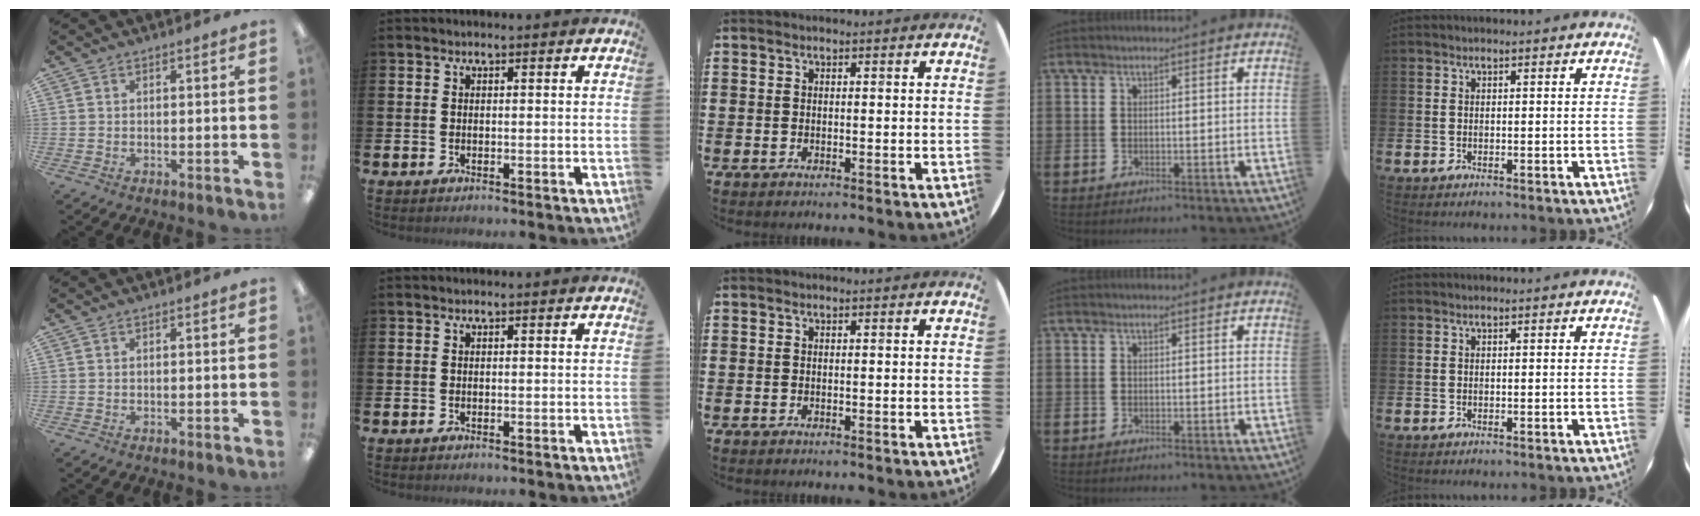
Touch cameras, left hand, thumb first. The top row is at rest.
{}